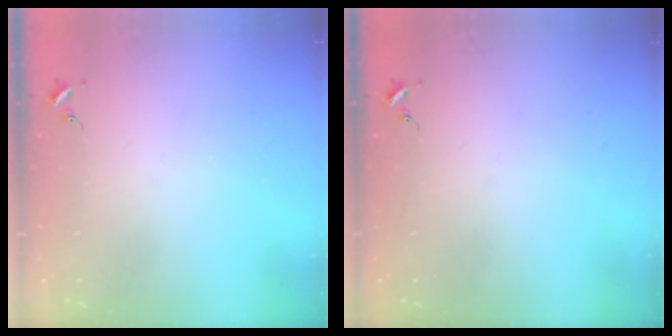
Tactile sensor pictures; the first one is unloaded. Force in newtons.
{"total": 0.0}